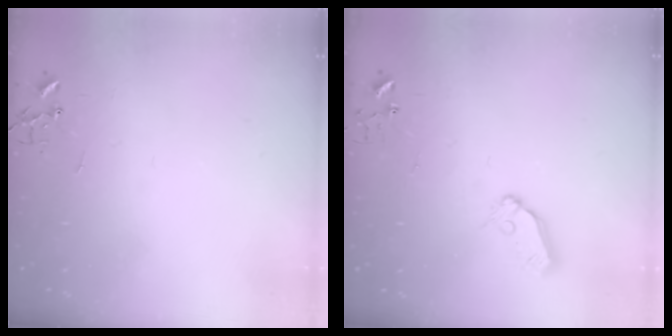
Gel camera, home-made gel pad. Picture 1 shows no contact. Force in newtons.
{"total": 8.4, "press": 8.4, "slide": 0.8}